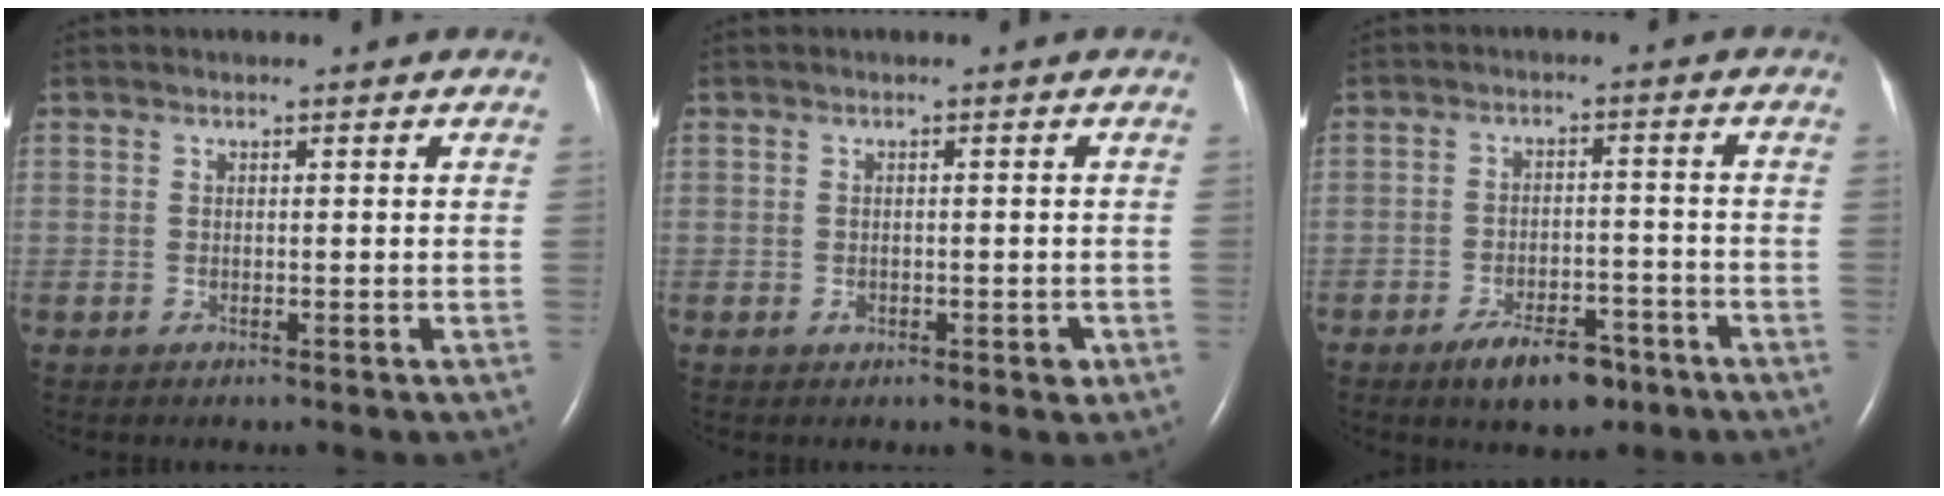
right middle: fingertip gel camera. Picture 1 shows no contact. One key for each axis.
{"total": 1.7, "fx": -0.7, "fy": 1.1, "fz": 1.1, "tx": -0.015, "ty": 0.001, "tz": -0.005}
{"total": 7.4, "fx": -5.0, "fy": 3.1, "fz": 4.5, "tx": -0.077, "ty": -0.001, "tz": -0.077}